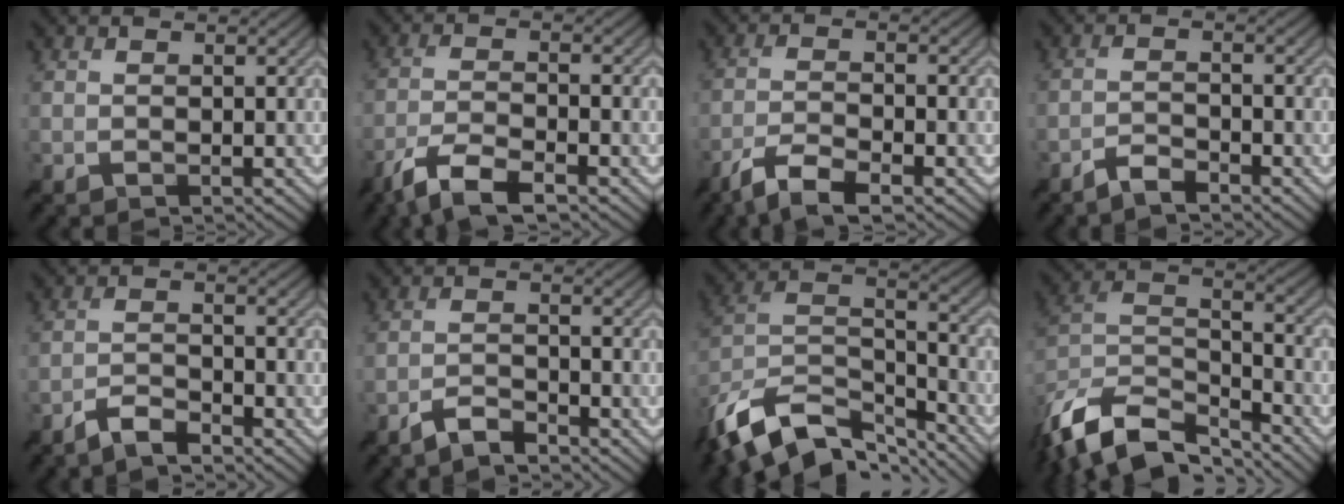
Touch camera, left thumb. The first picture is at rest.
{"total": 6.7, "force": [-4.8, 1.6, 4.5], "torque": [-0.088, -0.006, -0.095]}
{"total": 5.6, "force": [-4.0, 1.3, 3.8], "torque": [-0.073, -0.004, -0.080]}
{"total": 2.7, "force": [-2.3, 0.5, 1.3], "torque": [-0.024, 0.001, -0.050]}
{"total": 3.5, "force": [-3.0, 0.7, 1.8], "torque": [-0.034, 0.002, -0.063]}
{"total": 3.1, "force": [-2.6, 0.6, 1.6], "torque": [-0.030, 0.003, -0.056]}
{"total": 15.3, "force": [-10.8, 7.3, 8.2], "torque": [-0.218, -0.012, -0.182]}
{"total": 15.1, "force": [-11.3, 6.3, 7.7], "torque": [-0.208, -0.012, -0.197]}